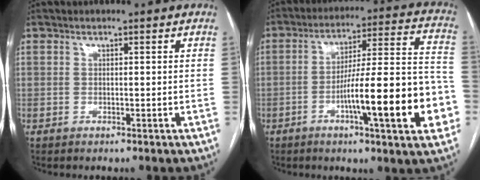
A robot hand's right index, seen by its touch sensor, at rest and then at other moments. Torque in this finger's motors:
{"motor_torque": [2.14, 0.00, 1.05, 0.21]}